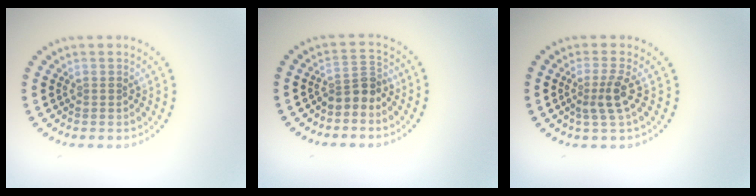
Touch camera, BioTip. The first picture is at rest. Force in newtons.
{"total": 2.4, "press": 1.9, "slide": 1.5}
{"total": 2.4, "press": 1.8, "slide": 1.6}